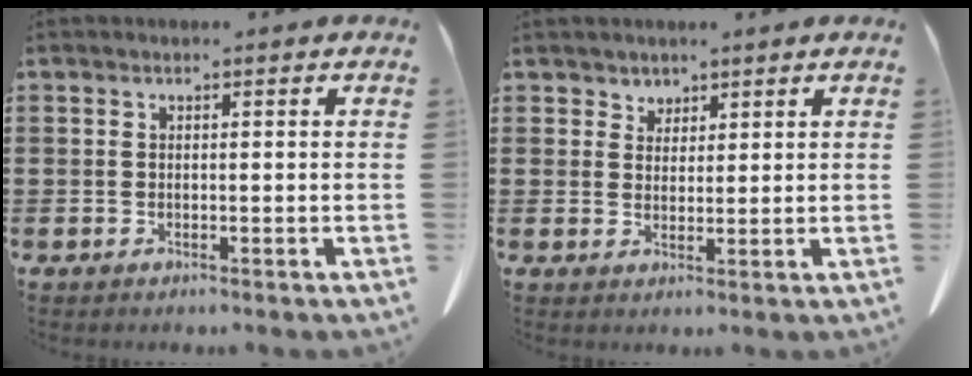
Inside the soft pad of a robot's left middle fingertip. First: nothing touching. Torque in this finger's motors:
{"motor_torque": [-0.07, 0.02, -0.03, -0.02]}